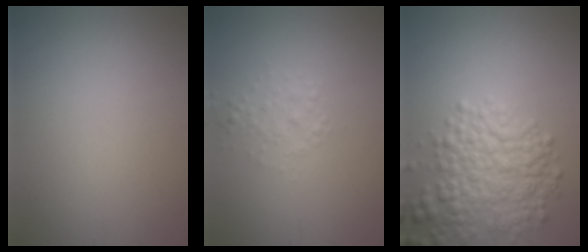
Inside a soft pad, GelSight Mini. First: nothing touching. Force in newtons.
{"total": 1.4, "press": 1.4, "slide": 0.0}
{"total": 5.8, "press": 5.8, "slide": 0.3}